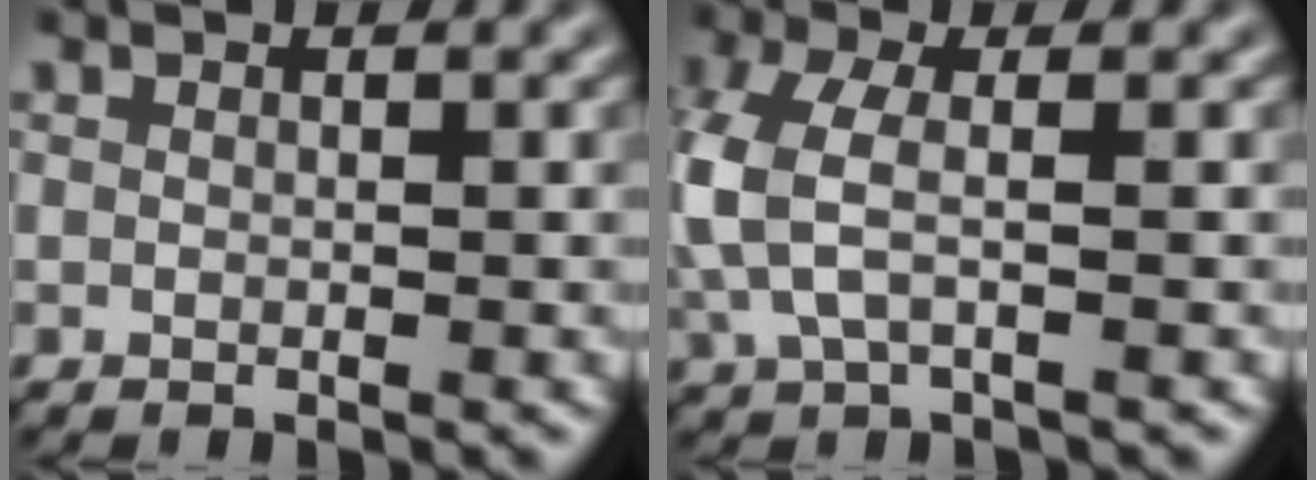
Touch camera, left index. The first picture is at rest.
{"total": 4.2, "force": [-0.1, 1.8, 3.8], "torque": [-0.107, 0.001, -0.005]}